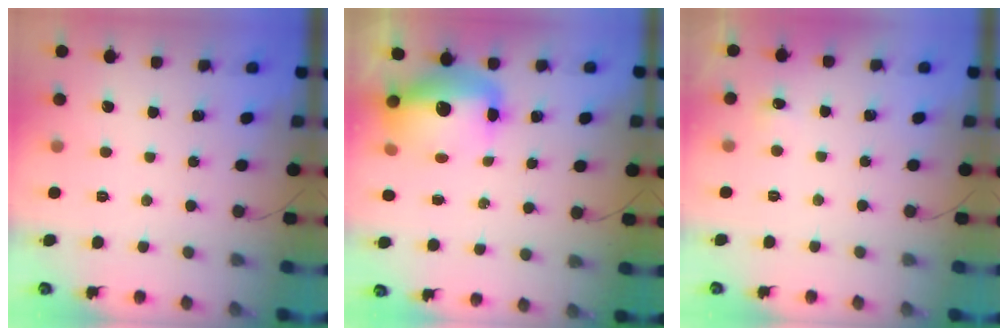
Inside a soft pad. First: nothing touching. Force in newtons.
{"total": 13.5, "press": 13.2, "slide": 3.0}
{"total": 3.0, "press": 2.7, "slide": 1.3}